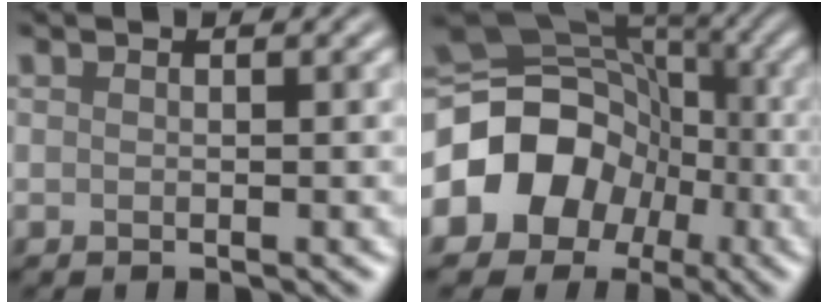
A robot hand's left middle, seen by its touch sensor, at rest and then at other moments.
{"total": 12.5, "force": [-3.0, 10.6, 6.0], "torque": [-0.113, -0.003, -0.085]}